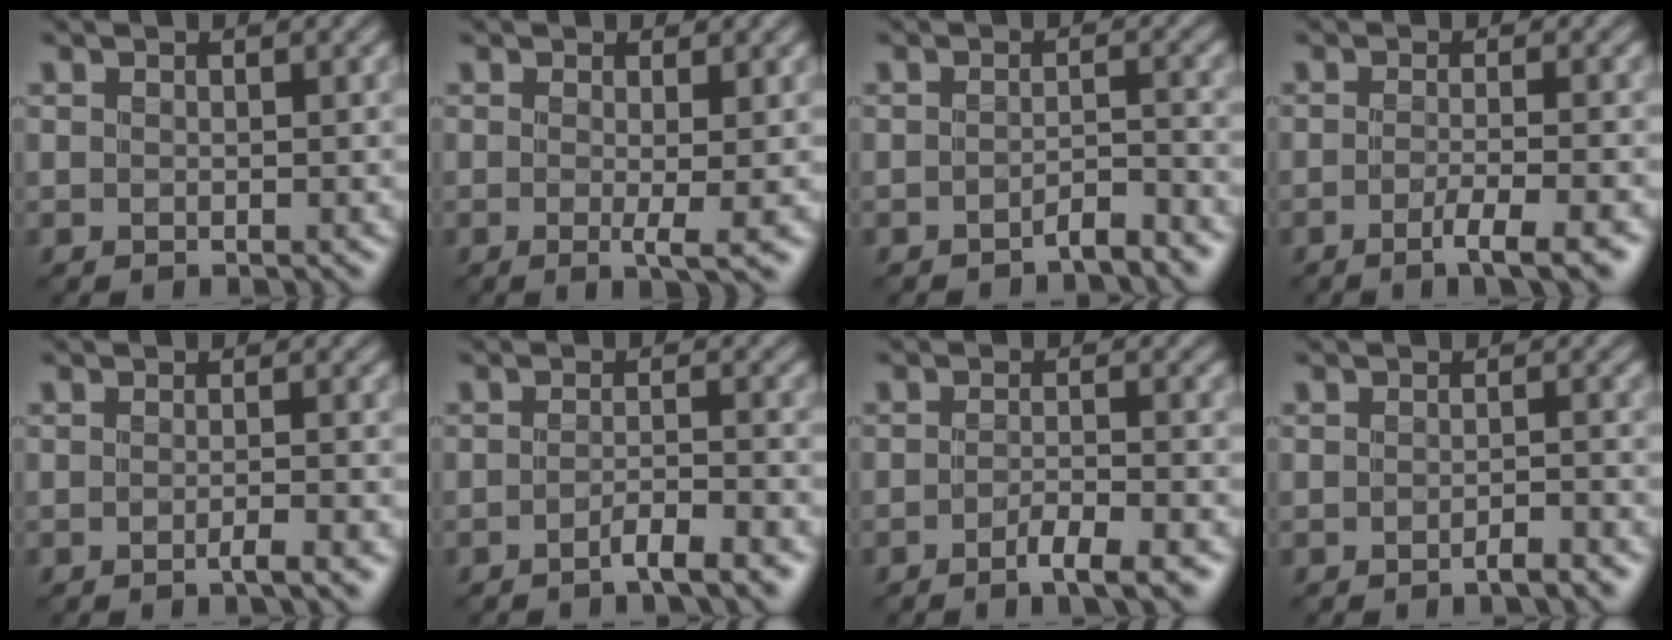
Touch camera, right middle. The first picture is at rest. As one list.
[{"total": 2.2, "force": [-0.2, 0.1, 2.2], "torque": [-0.041, -0.010, -0.002]}, {"total": 2.0, "force": [-1.8, 0.2, 0.9], "torque": [-0.012, 0.007, -0.035]}, {"total": 3.7, "force": [-2.0, 0.6, 3.0], "torque": [-0.045, 0.000, -0.043]}, {"total": 1.7, "force": [-1.0, 0.1, 1.3], "torque": [-0.014, 0.000, -0.025]}, {"total": 2.6, "force": [-1.8, 0.3, 1.8], "torque": [-0.026, 0.006, -0.042]}, {"total": 3.4, "force": [-2.3, 0.6, 2.4], "torque": [-0.038, 0.003, -0.042]}, {"total": 1.6, "force": [-1.3, 0.1, 0.9], "torque": [-0.010, 0.003, -0.026]}]